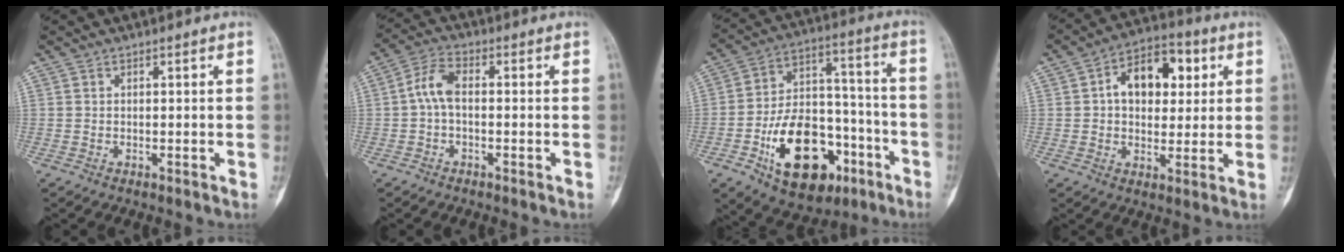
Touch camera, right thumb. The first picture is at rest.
{"total": 5.2, "force": [-0.4, 2.7, 4.5], "torque": [-0.092, 0.017, -0.017]}
{"total": 21.9, "force": [-9.6, 13.0, 14.7], "torque": [-0.209, 0.070, -0.143]}
{"total": 12.8, "force": [3.1, 8.4, 9.2], "torque": [-0.099, 0.012, 0.041]}